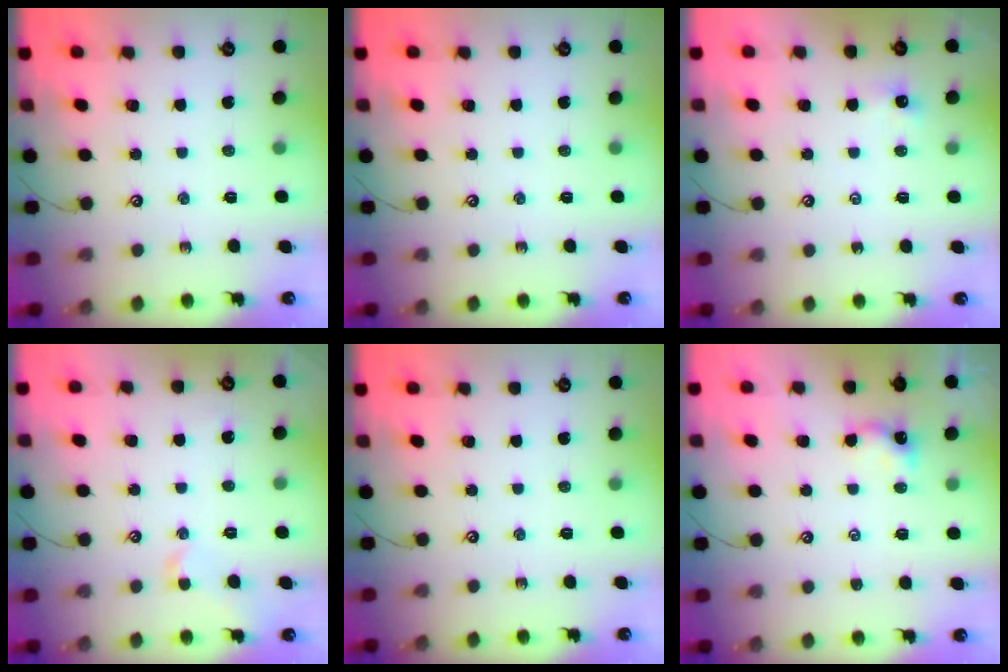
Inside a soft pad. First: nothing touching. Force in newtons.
{"total": 0.0}
{"total": 3.8, "press": 3.8, "slide": 0.5}
{"total": 1.4, "press": 1.3, "slide": 0.6}
{"total": 0.0}
{"total": 0.8, "press": 0.6, "slide": 0.4}